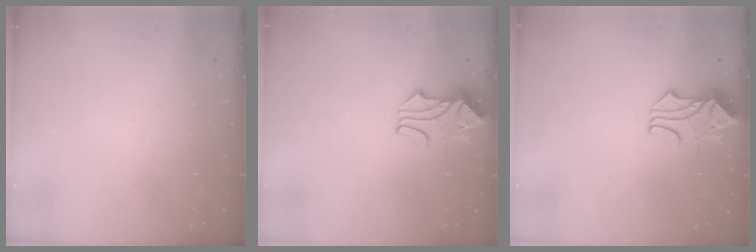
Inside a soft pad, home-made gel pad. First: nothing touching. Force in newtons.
{"total": 1.9, "press": 1.4, "slide": 1.2}
{"total": 2.0, "press": 1.7, "slide": 1.0}